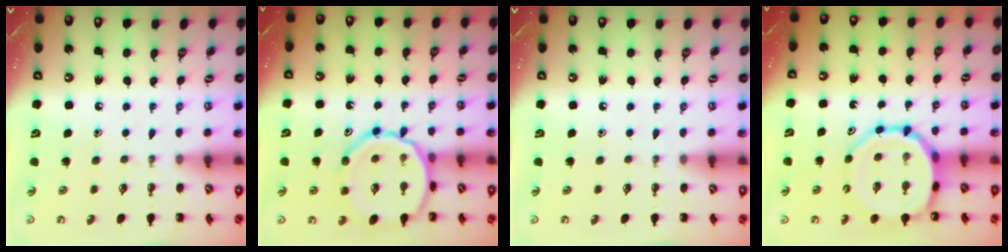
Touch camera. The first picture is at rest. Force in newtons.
{"total": 13.3, "press": 13.2, "slide": 1.2}
{"total": 0.0}
{"total": 12.3, "press": 11.9, "slide": 3.2}